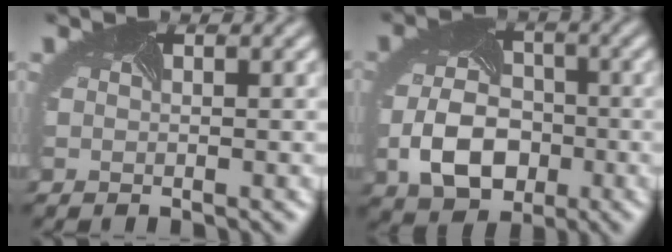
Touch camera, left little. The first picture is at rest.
{"total": 6.7, "force": [-1.8, 4.7, 4.4], "torque": [-0.096, -0.018, -0.028]}